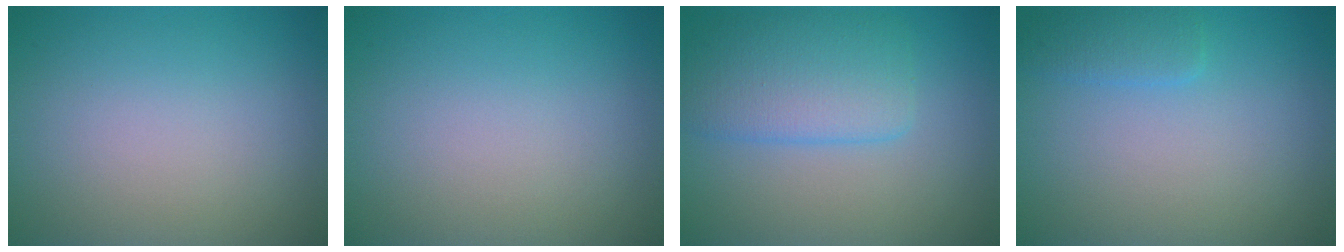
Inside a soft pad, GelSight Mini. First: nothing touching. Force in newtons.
{"total": 0.0}
{"total": 4.5, "press": 4.5, "slide": 0.3}
{"total": 1.6, "press": 1.6, "slide": 0.0}